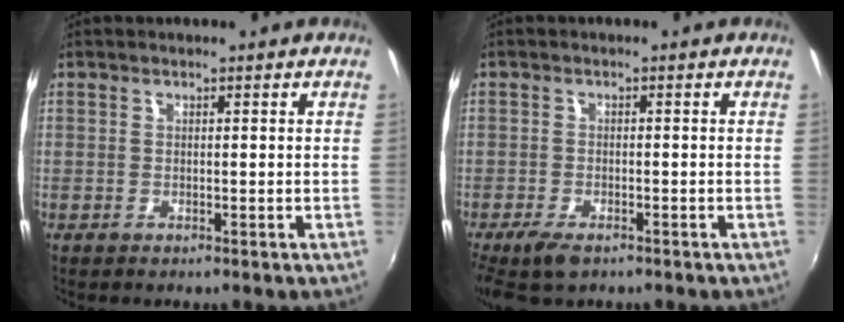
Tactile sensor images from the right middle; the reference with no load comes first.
{"total": 5.7, "force": [-4.0, 2.2, 3.5], "torque": [-0.087, -0.021, -0.072]}